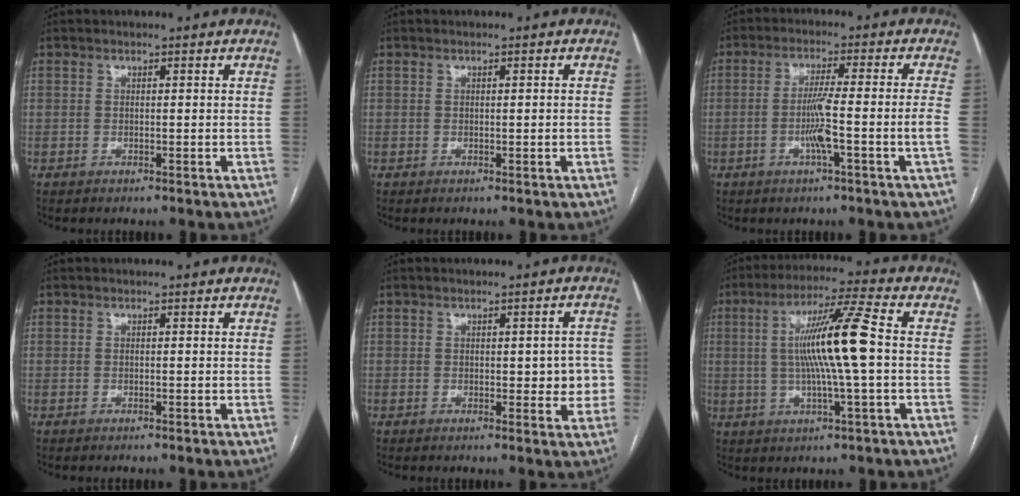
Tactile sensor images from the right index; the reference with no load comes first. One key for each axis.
{"total": 0.7, "fx": -0.1, "fy": -0.1, "fz": 0.6, "tx": -0.011, "ty": -0.001, "tz": 0.002}
{"total": 6.9, "fx": -2.1, "fy": -1.3, "fz": 6.4, "tx": -0.121, "ty": 0.001, "tz": -0.037}
{"total": 0.0}
{"total": 5.0, "fx": -0.2, "fy": 2.0, "fz": 4.6, "tx": -0.045, "ty": 0.009, "tz": 0.001}
{"total": 12.2, "fx": 0.5, "fy": -0.5, "fz": 12.2, "tx": -0.225, "ty": 0.007, "tz": 0.007}